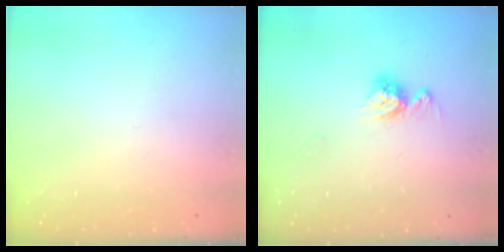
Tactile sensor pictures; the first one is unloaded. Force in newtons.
{"total": 8.4, "press": 8.4, "slide": 0.7}